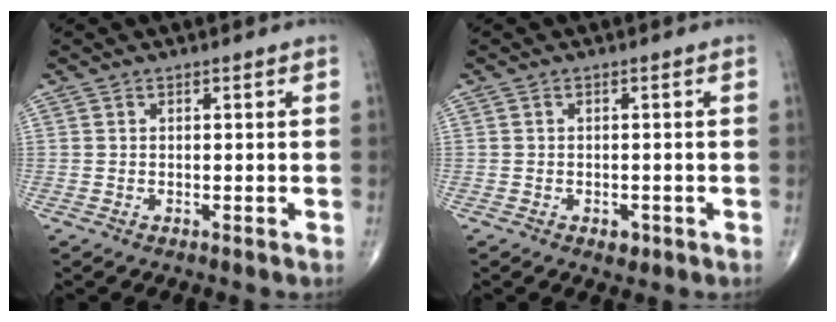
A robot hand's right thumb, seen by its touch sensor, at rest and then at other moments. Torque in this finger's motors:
{"motor_torque": [1.99, 1.58, 0.25, -0.17, -0.02]}